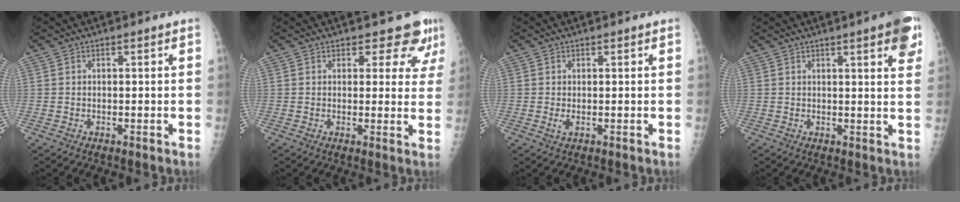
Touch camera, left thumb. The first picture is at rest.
{"total": 6.8, "force": [6.0, 3.2, 1.1], "torque": [0.029, -0.033, 0.052]}
{"total": 1.2, "force": [0.3, 0.7, 1.0], "torque": [-0.018, -0.004, 0.008]}
{"total": 8.7, "force": [4.7, 1.7, 7.2], "torque": [-0.070, -0.010, 0.052]}